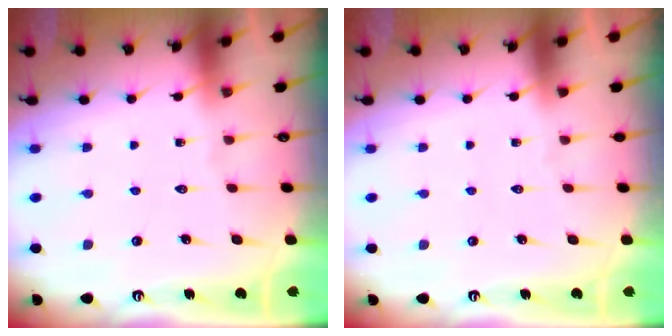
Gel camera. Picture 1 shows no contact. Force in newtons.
{"total": 0.0}